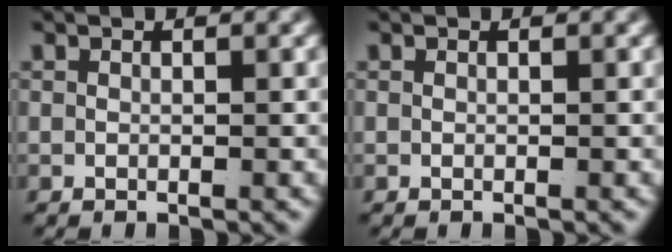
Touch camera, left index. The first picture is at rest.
{"total": 0.0}